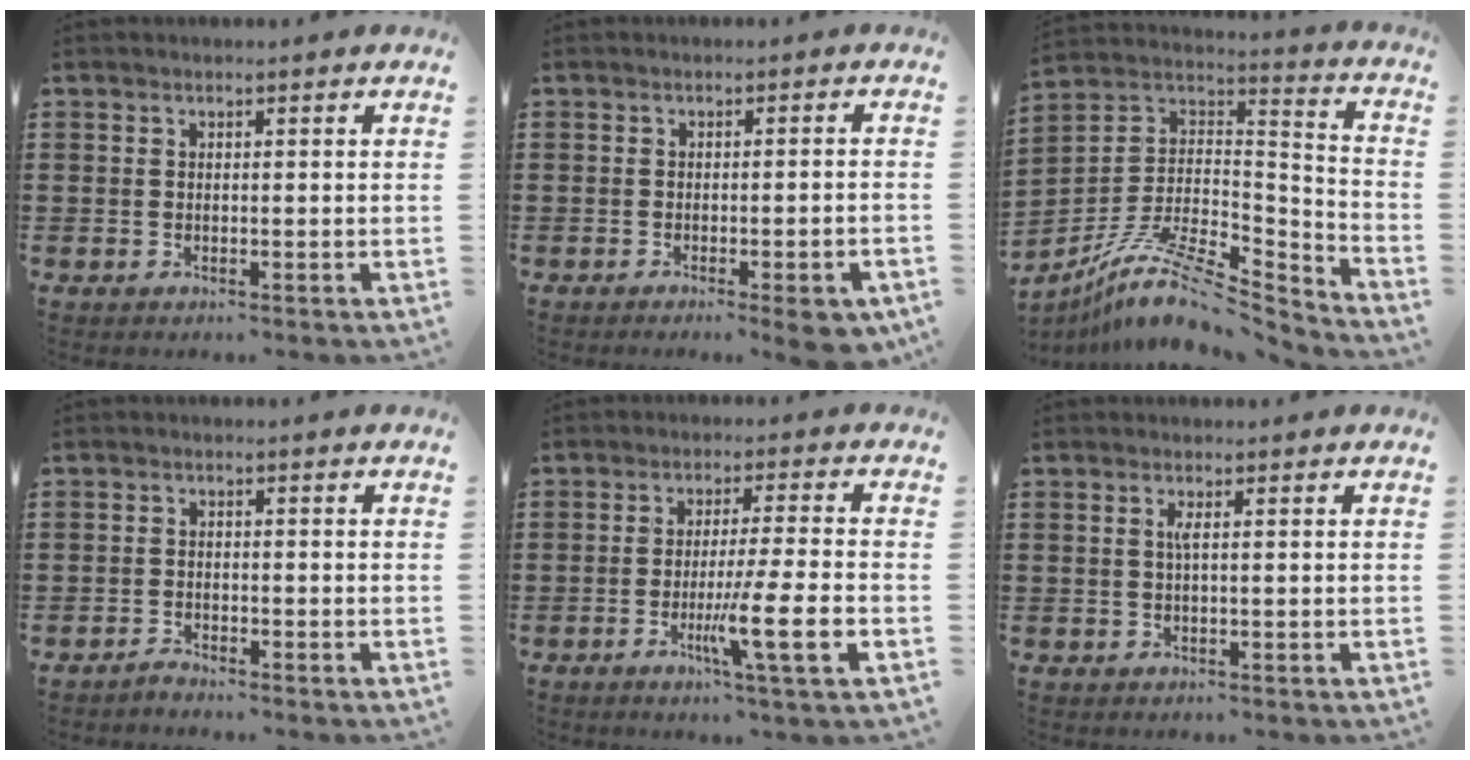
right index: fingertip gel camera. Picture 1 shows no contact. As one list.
[{"total": 3.5, "force": [-2.1, 0.1, 2.8], "torque": [-0.043, -0.008, -0.031]}, {"total": 12.1, "force": [-8.6, 3.5, 7.8], "torque": [-0.151, 0.015, -0.167]}, {"total": 1.5, "force": [-1.5, 0.1, 0.0], "torque": [-0.005, 0.003, -0.031]}, {"total": 9.1, "force": [-3.1, -0.2, 8.5], "torque": [-0.152, -0.019, -0.054]}, {"total": 1.3, "force": [0.1, 0.0, 1.3], "torque": [-0.025, -0.002, 0.001]}]